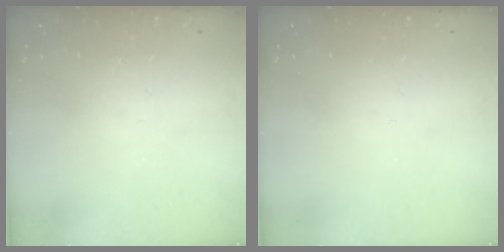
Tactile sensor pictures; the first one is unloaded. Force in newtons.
{"total": 0.0}